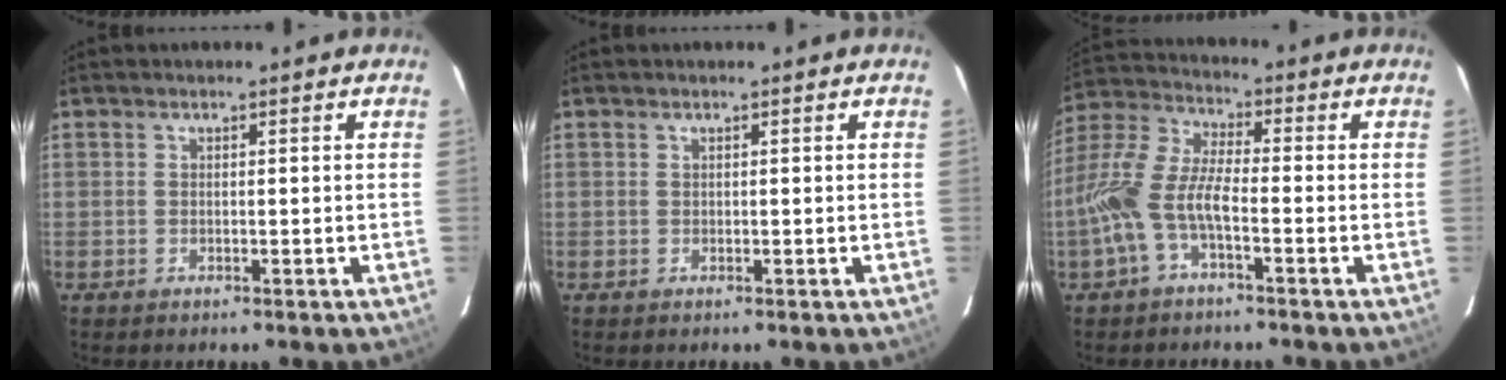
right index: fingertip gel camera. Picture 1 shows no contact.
{"total": 0.0}
{"total": 10.3, "force": [-3.6, 3.2, 9.1], "torque": [-0.209, 0.007, -0.075]}